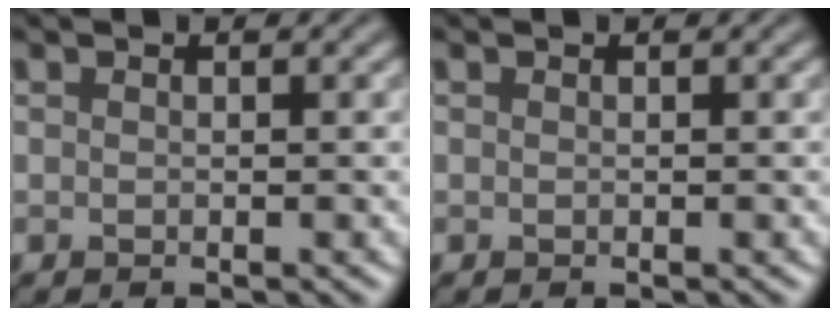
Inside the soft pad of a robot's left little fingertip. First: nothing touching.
{"total": 0.0}